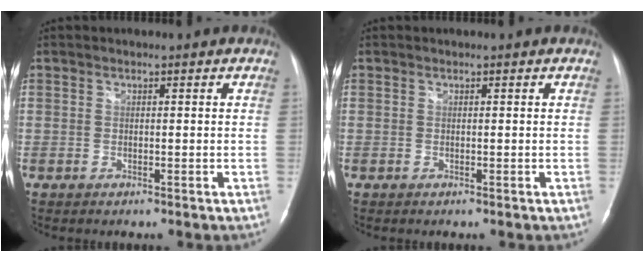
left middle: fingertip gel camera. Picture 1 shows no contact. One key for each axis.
{"total": 0.0}